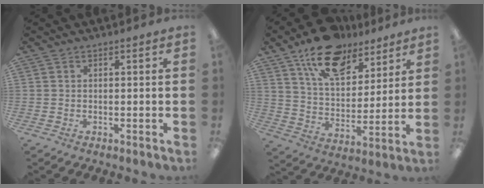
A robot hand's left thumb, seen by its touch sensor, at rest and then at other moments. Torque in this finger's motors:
{"motor_torque": [0.35, 0.32, 1.39, -1.38, 0.39]}